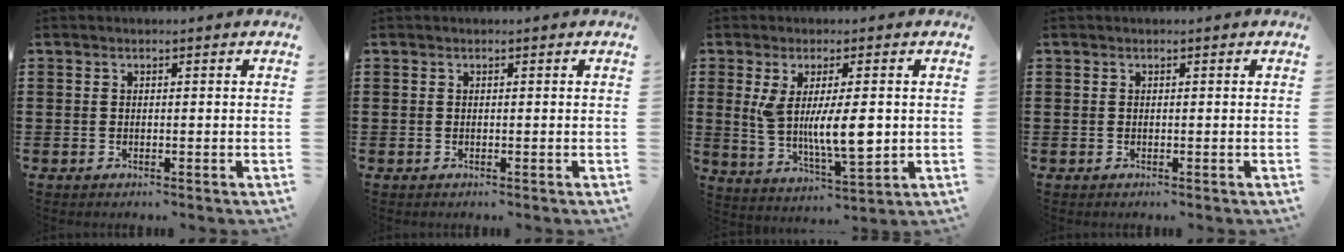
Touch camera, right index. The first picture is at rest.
{"total": 0.0}
{"total": 10.2, "force": [0.8, 3.2, 9.7], "torque": [-0.182, -0.013, 0.008]}
{"total": 0.0}